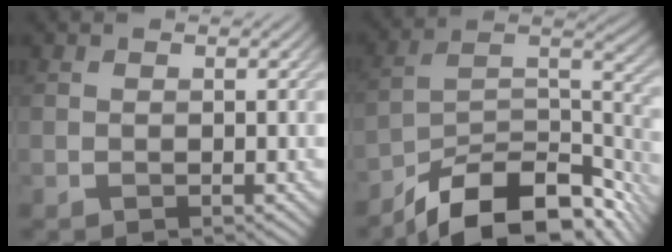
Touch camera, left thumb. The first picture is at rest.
{"total": 14.7, "force": [-10.8, 5.6, 8.3], "torque": [-0.156, -0.018, -0.171]}